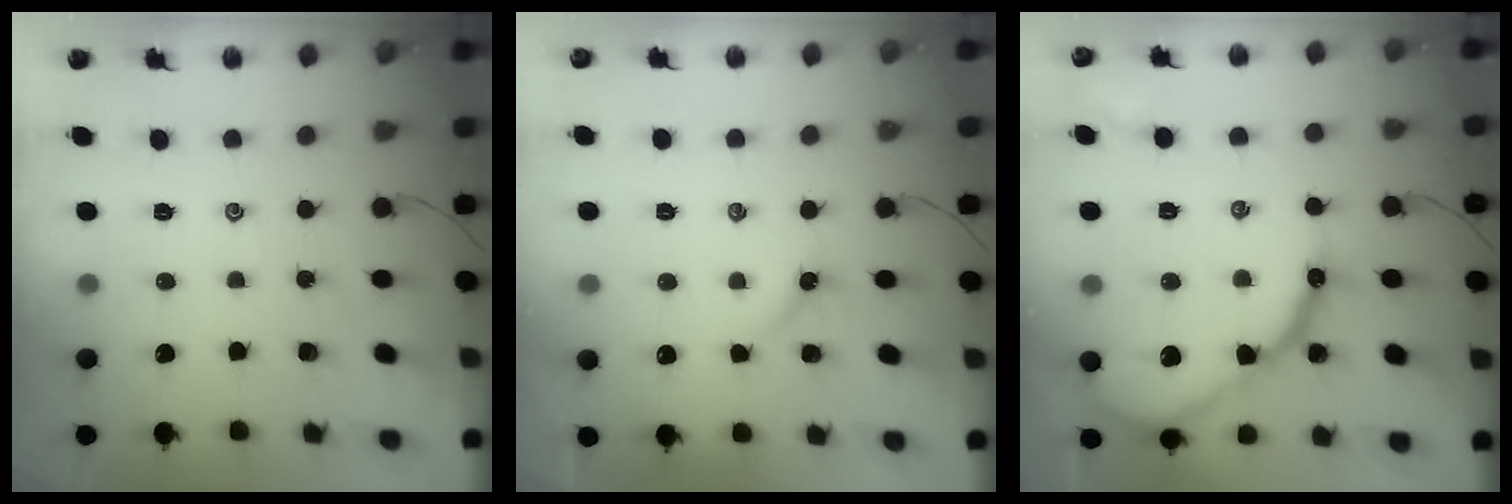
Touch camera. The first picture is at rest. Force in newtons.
{"total": 2.9, "press": 2.9, "slide": 0.4}
{"total": 16.2, "press": 16.2, "slide": 1.1}